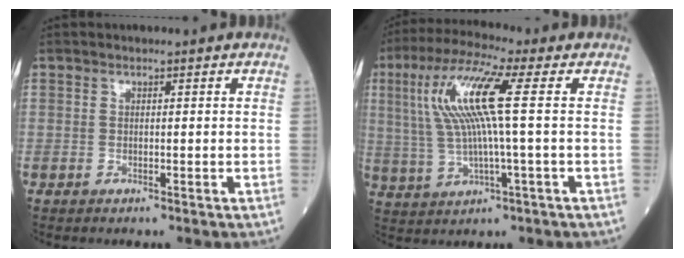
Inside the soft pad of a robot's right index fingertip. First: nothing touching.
{"total": 11.7, "force": [2.3, 0.3, 11.5], "torque": [-0.247, 0.020, 0.043]}